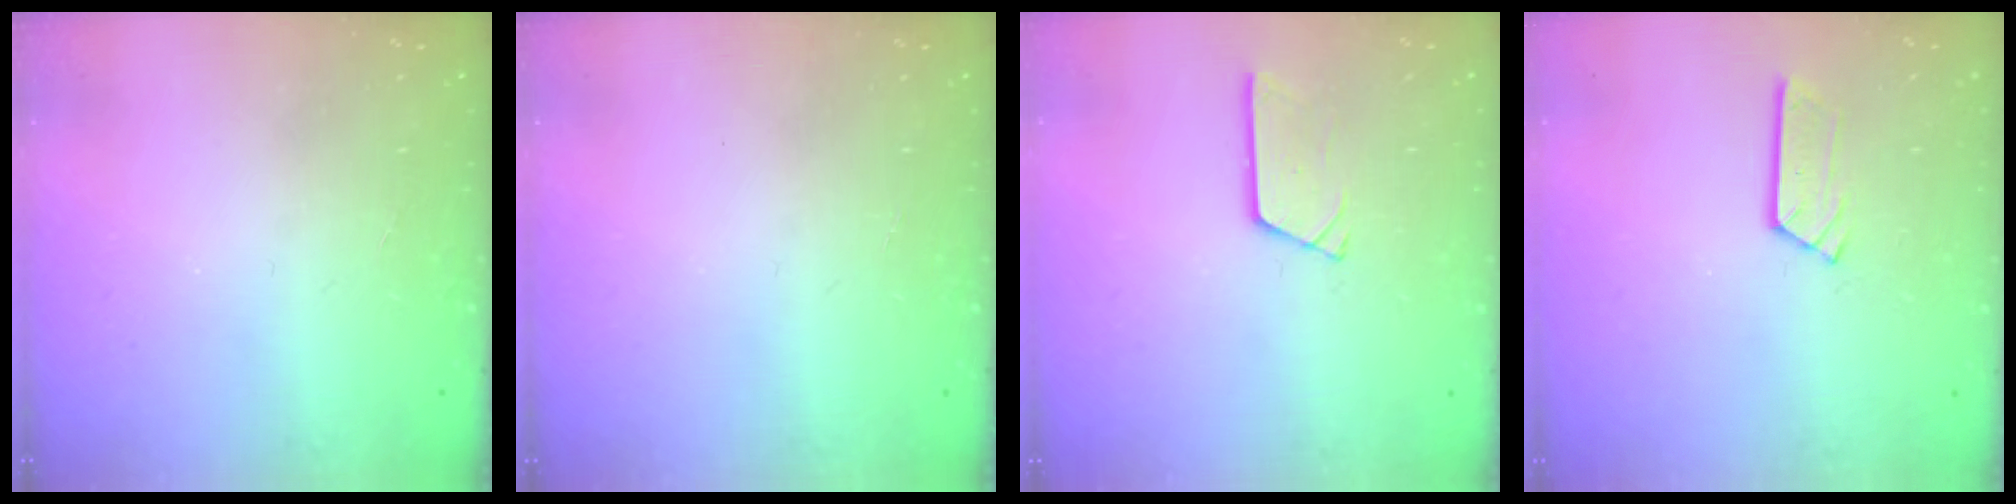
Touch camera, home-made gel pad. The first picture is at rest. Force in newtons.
{"total": 0.0}
{"total": 3.0, "press": 3.0, "slide": 0.3}
{"total": 3.8, "press": 3.8, "slide": 0.2}